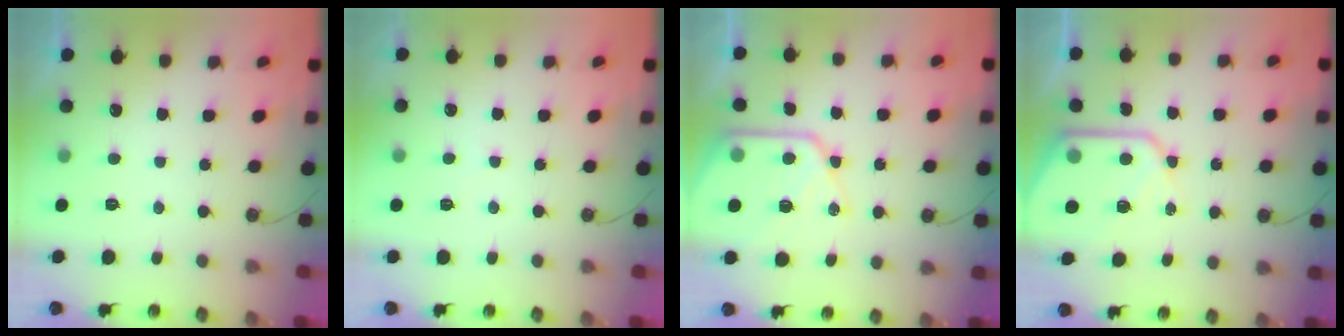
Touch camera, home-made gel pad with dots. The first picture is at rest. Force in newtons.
{"total": 3.2, "press": 3.1, "slide": 0.6}
{"total": 13.9, "press": 13.8, "slide": 1.4}
{"total": 12.7, "press": 12.7, "slide": 1.4}